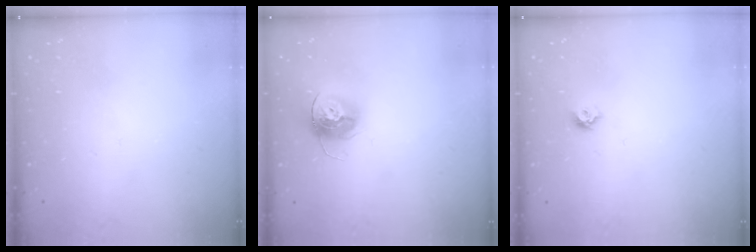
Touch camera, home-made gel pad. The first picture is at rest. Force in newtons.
{"total": 12.8, "press": 12.7, "slide": 1.3}
{"total": 4.9, "press": 4.8, "slide": 0.8}